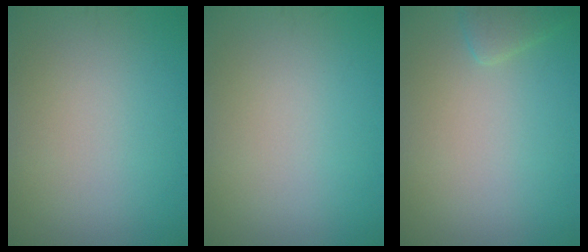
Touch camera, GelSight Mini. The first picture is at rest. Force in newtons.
{"total": 0.0}
{"total": 1.5, "press": 1.5, "slide": 0.1}